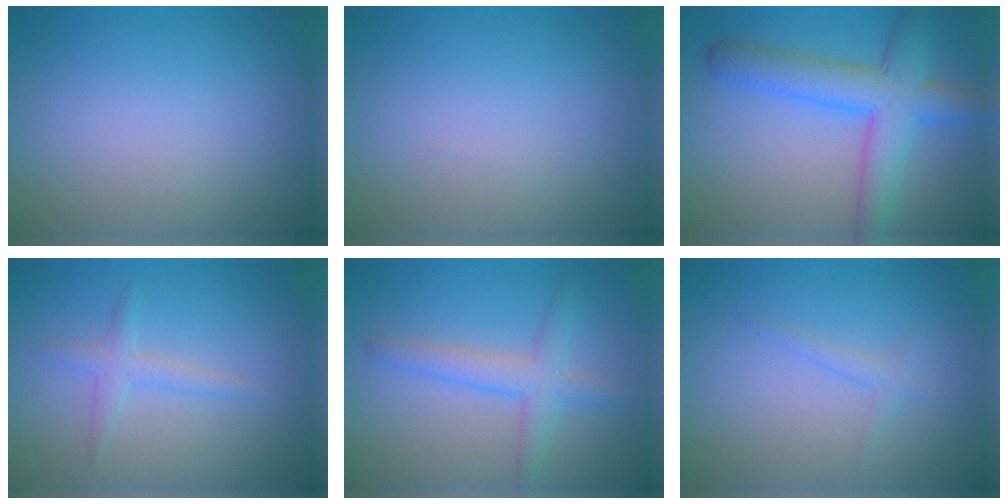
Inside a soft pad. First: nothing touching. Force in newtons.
{"total": 0.0}
{"total": 6.6, "press": 6.6, "slide": 0.2}
{"total": 1.7, "press": 1.7, "slide": 0.1}
{"total": 3.3, "press": 3.3, "slide": 0.1}
{"total": 1.0, "press": 1.0, "slide": 0.1}